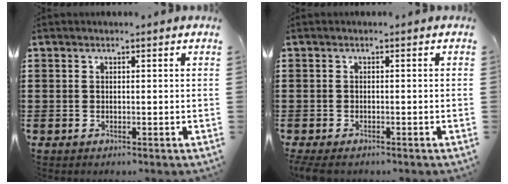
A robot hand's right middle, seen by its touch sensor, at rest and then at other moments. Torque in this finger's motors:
{"motor_torque": [1.29, -0.24, 0.43, 0.13]}